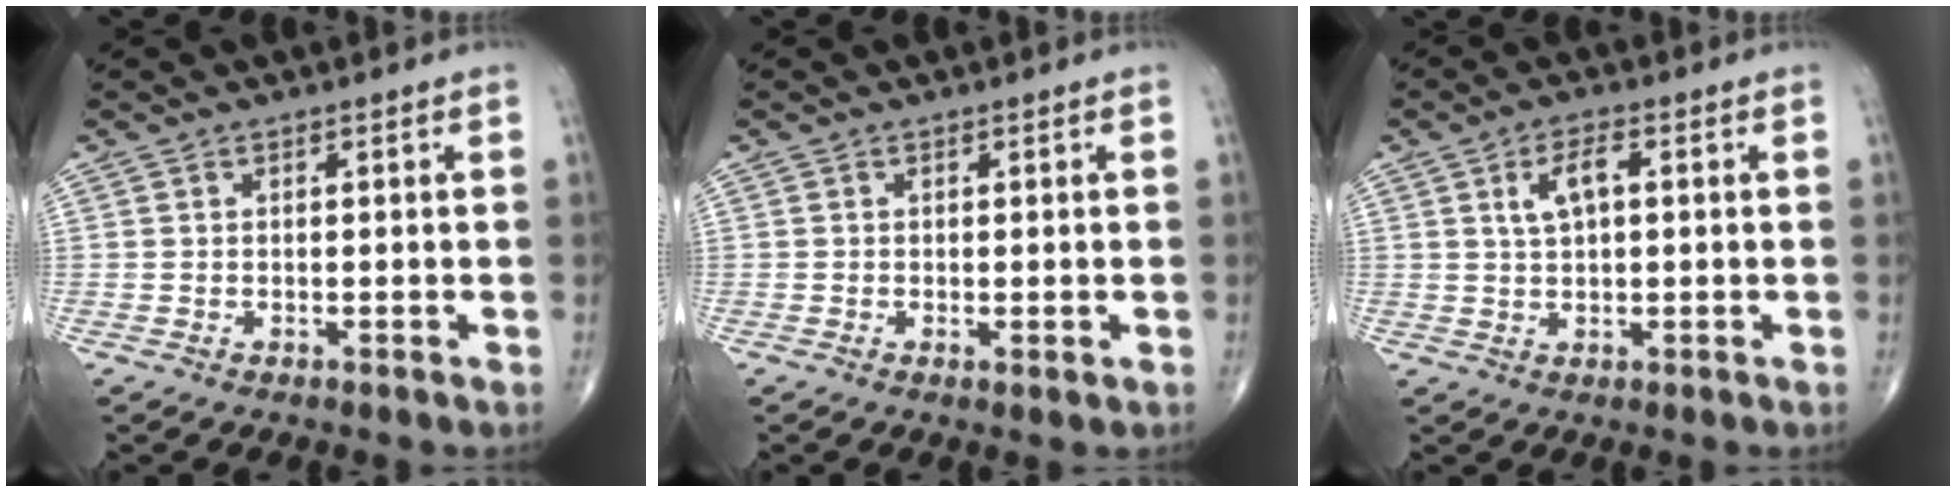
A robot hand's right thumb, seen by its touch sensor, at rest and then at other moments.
{"total": 1.0, "force": [-0.2, 0.3, 0.9], "torque": [-0.017, -0.004, -0.003]}
{"total": 4.9, "force": [1.3, 2.3, 4.2], "torque": [-0.079, 0.005, 0.022]}